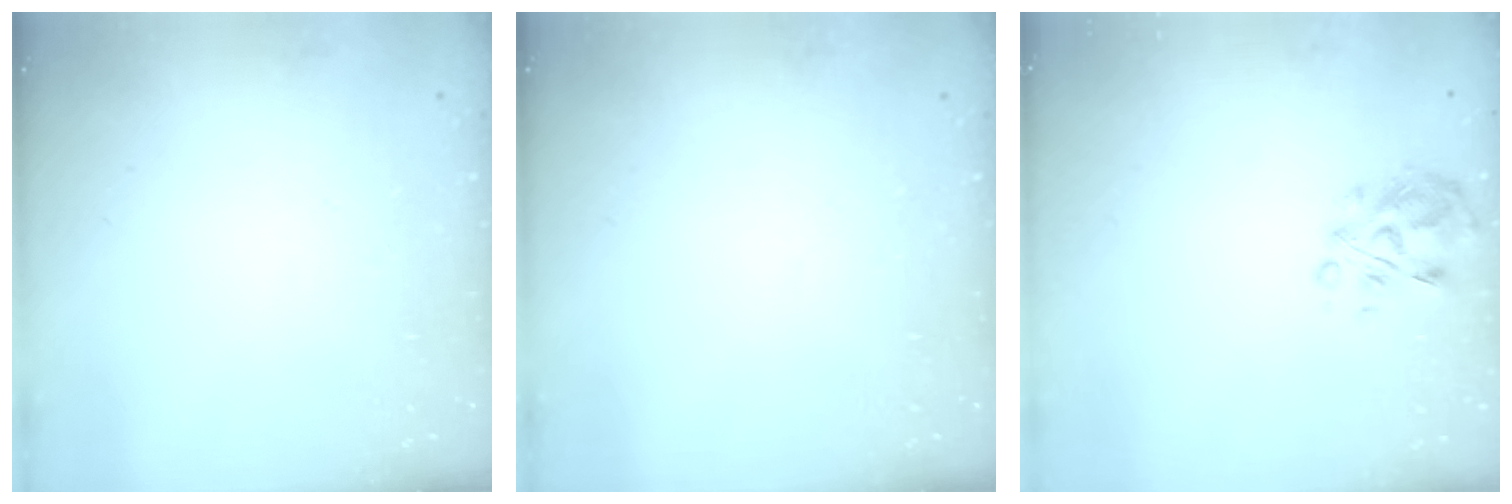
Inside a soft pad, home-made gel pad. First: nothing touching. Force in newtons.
{"total": 0.0}
{"total": 7.1, "press": 7.0, "slide": 1.4}